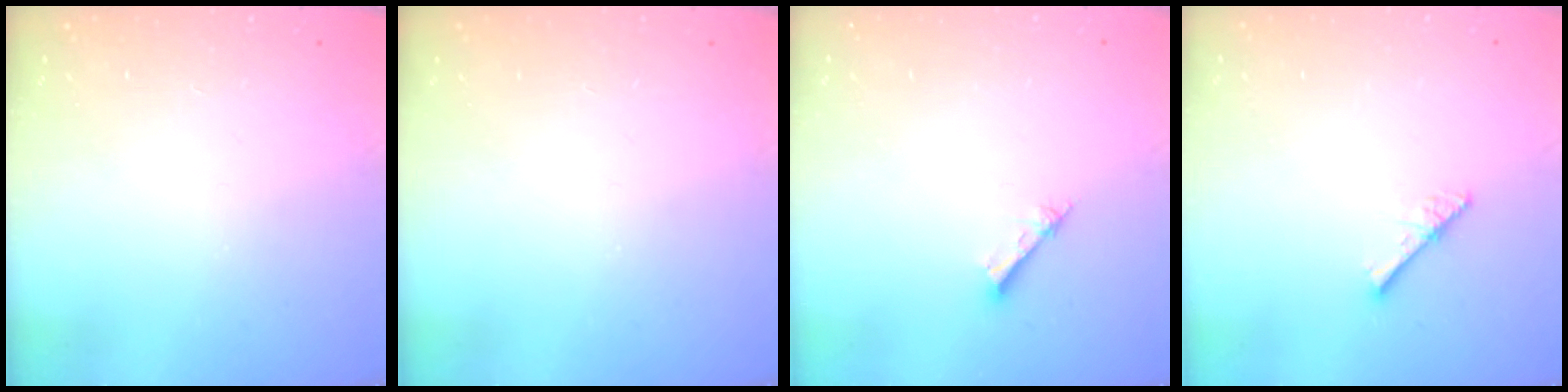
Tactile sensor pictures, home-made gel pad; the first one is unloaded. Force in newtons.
{"total": 0.0}
{"total": 1.5, "press": 1.5, "slide": 0.2}
{"total": 2.9, "press": 2.9, "slide": 0.2}